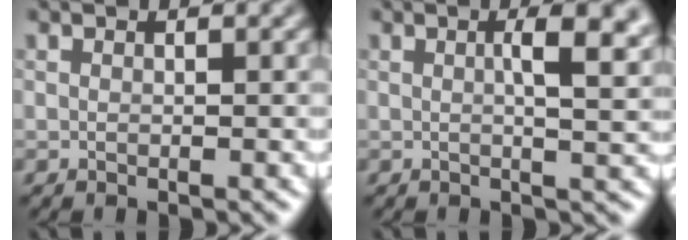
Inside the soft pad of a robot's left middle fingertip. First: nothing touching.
{"total": 5.3, "force": [1.2, 1.7, 4.9], "torque": [-0.049, 0.013, 0.011]}